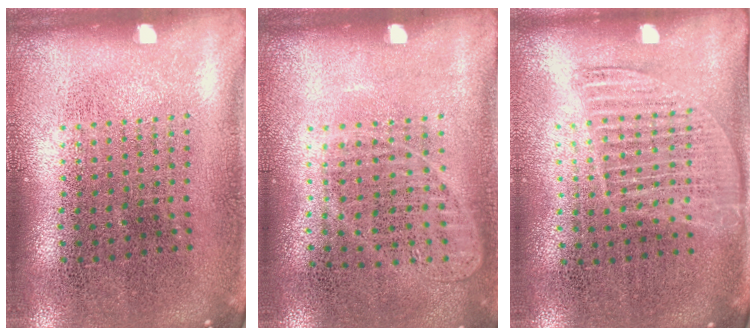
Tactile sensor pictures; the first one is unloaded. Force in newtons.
{"total": 1.0, "press": 1.0, "slide": 0.3}
{"total": 1.3, "press": 1.1, "slide": 0.6}